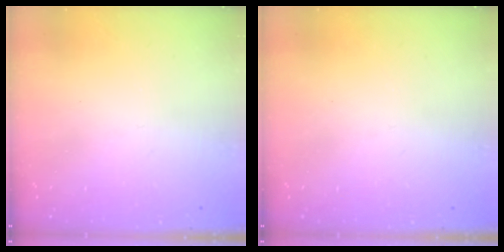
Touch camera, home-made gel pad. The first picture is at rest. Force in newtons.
{"total": 0.0}